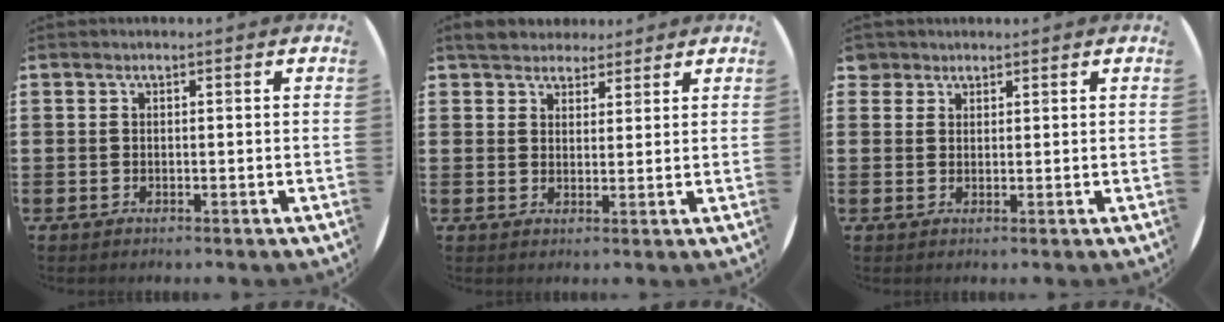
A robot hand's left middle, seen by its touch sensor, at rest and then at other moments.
{"total": 3.9, "force": [3.5, 1.5, 0.4], "torque": [-0.011, -0.005, 0.066]}
{"total": 2.0, "force": [1.7, 1.1, 0.0], "torque": [0.003, 0.003, 0.032]}